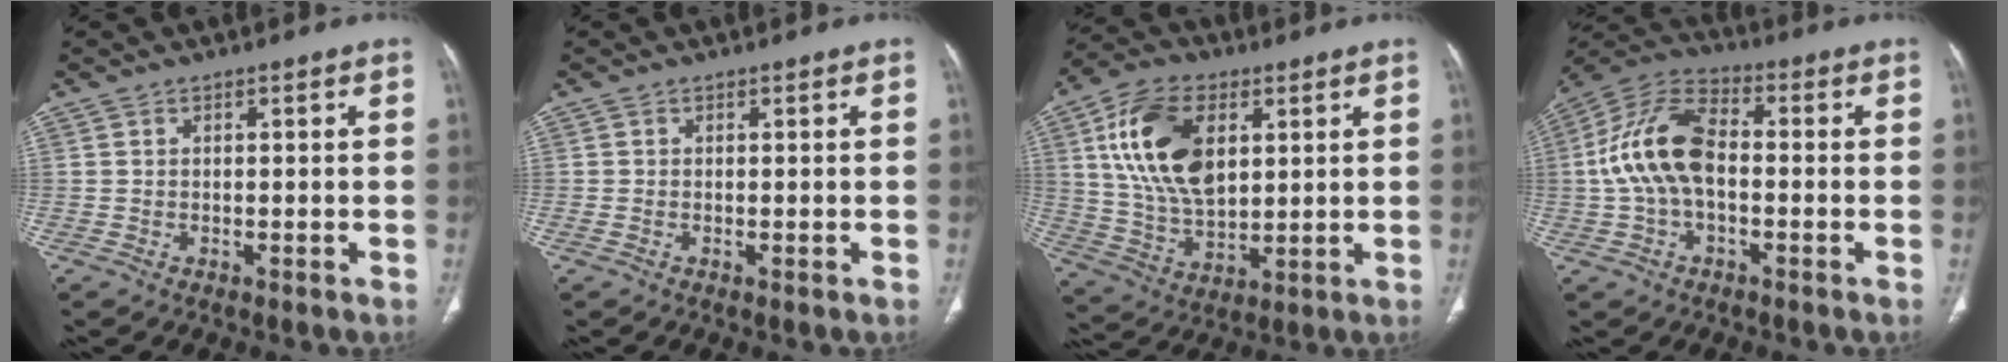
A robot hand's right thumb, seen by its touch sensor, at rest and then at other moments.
{"total": 0.6, "force": [-0.1, 0.4, 0.5], "torque": [-0.013, -0.002, -0.002]}
{"total": 17.7, "force": [5.2, 10.6, 13.2], "torque": [-0.230, -0.010, 0.101]}
{"total": 14.1, "force": [-0.5, 8.1, 11.5], "torque": [-0.229, 0.038, -0.018]}